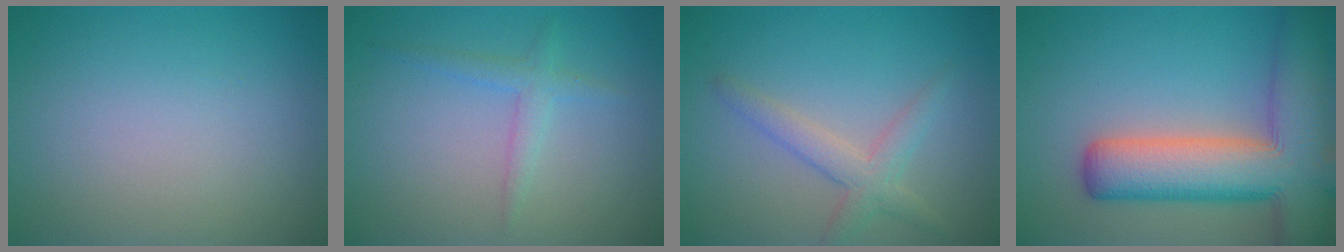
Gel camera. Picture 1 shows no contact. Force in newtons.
{"total": 1.7, "press": 1.7, "slide": 0.1}
{"total": 2.8, "press": 2.8, "slide": 0.2}
{"total": 11.2, "press": 11.2, "slide": 0.7}